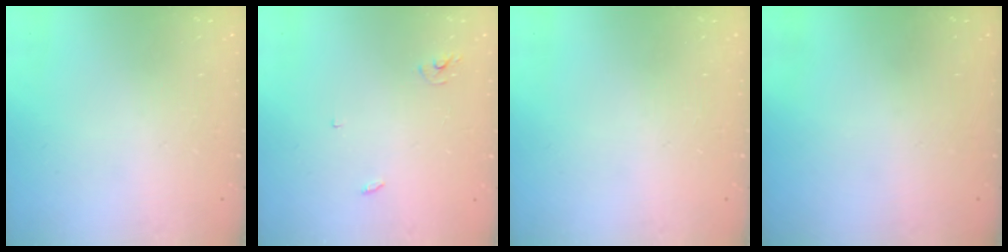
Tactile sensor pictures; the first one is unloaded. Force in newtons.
{"total": 2.5, "press": 2.5, "slide": 0.1}
{"total": 0.0}
{"total": 0.0}